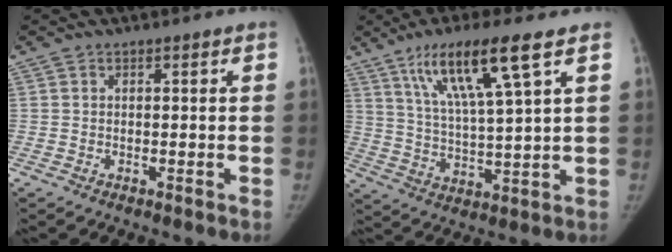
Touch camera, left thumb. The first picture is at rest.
{"total": 13.8, "force": [7.4, 1.2, 11.5], "torque": [-0.216, -0.025, 0.141]}